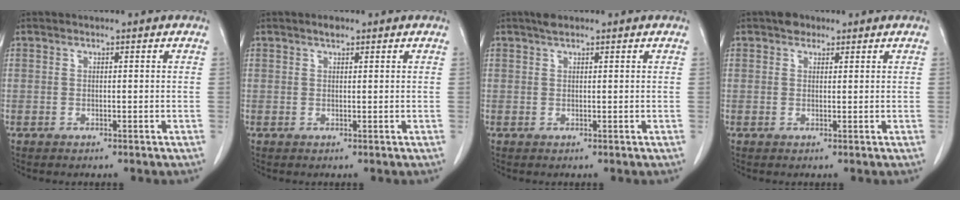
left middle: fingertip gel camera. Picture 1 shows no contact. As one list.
[{"total": 1.0, "force": [0.8, 0.4, 0.5], "torque": [-0.013, 0.002, 0.013]}, {"total": 1.4, "force": [1.1, 0.4, 0.8], "torque": [-0.019, 0.008, 0.021]}, {"total": 2.1, "force": [1.5, 1.5, 0.5], "torque": [-0.008, 0.008, 0.023]}]